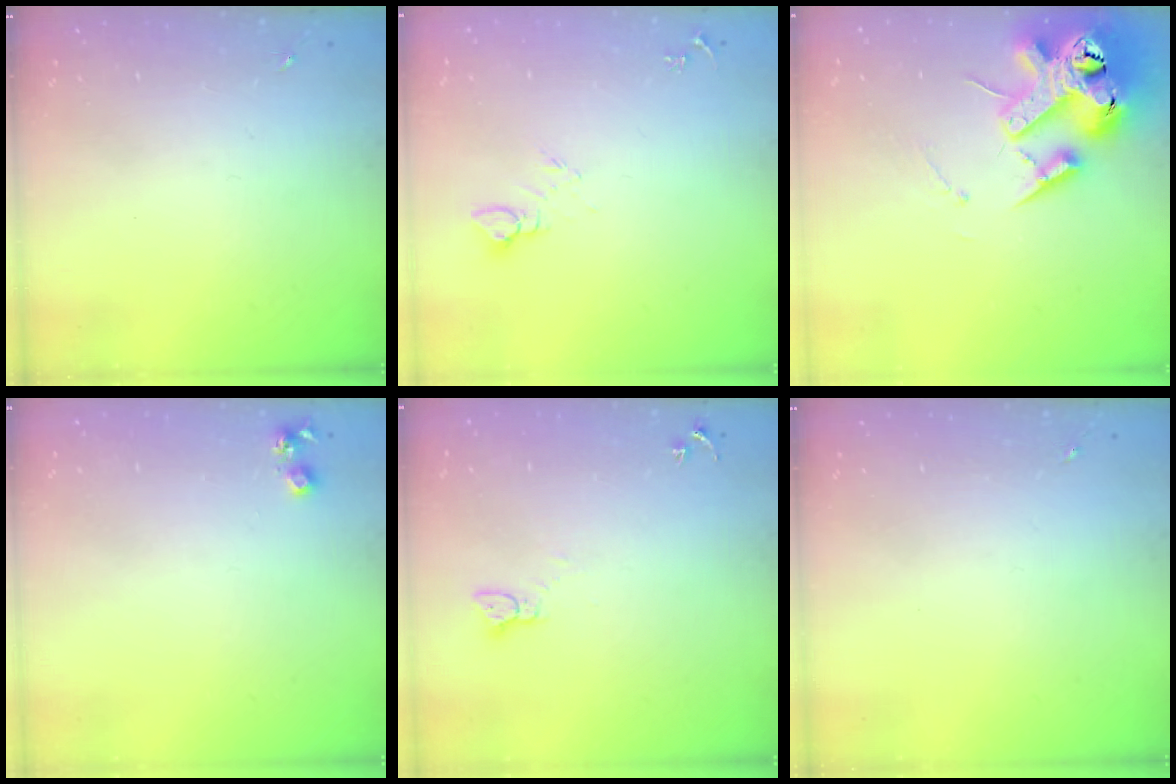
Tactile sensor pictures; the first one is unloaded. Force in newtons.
{"total": 6.0, "press": 6.0, "slide": 0.5}
{"total": 18.8, "press": 18.6, "slide": 2.9}
{"total": 4.8, "press": 4.7, "slide": 0.7}
{"total": 2.3, "press": 2.3, "slide": 0.2}
{"total": 0.0}